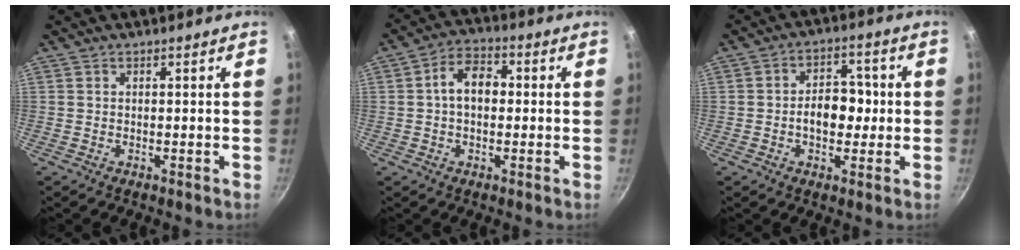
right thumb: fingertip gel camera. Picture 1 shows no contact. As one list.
[{"total": 7.7, "force": [0.5, 5.1, 5.7], "torque": [-0.075, 0.023, -0.004]}, {"total": 8.0, "force": [-0.7, 5.6, 5.8], "torque": [-0.046, 0.017, -0.017]}]